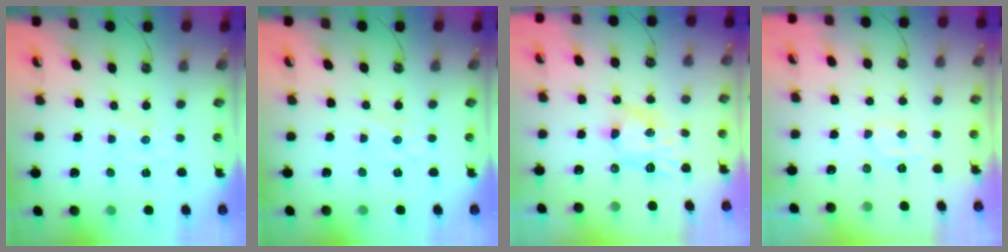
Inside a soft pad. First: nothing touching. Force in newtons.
{"total": 1.7, "press": 1.6, "slide": 0.2}
{"total": 8.0, "press": 8.0, "slide": 0.1}
{"total": 4.7, "press": 4.5, "slide": 1.3}